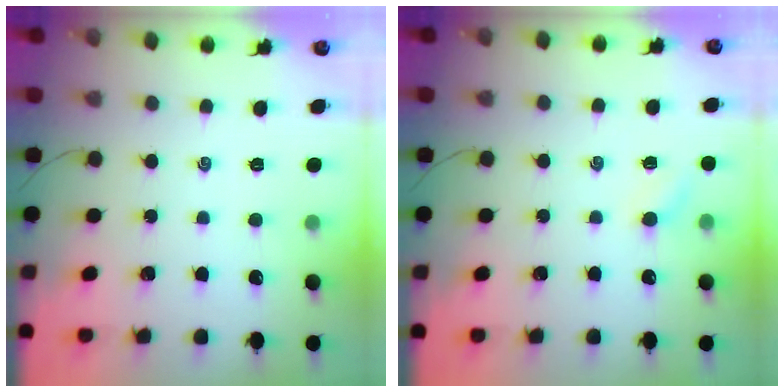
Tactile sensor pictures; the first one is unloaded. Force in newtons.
{"total": 3.6, "press": 3.4, "slide": 1.2}